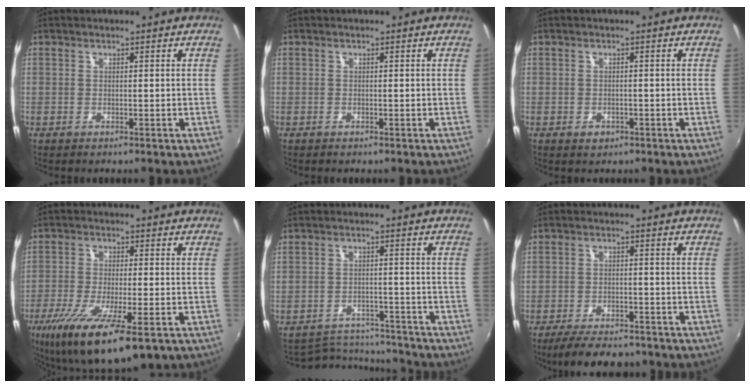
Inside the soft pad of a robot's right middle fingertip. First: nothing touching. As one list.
[{"total": 0.0}, {"total": 1.9, "force": [-1.0, 1.3, 0.8], "torque": [-0.014, -0.003, -0.014]}, {"total": 18.7, "force": [-10.7, 4.8, 14.6], "torque": [-0.279, -0.066, -0.174]}, {"total": 10.6, "force": [-10.1, 2.8, 1.5], "torque": [-0.047, 0.014, -0.141]}, {"total": 10.2, "force": [-8.4, 3.2, 4.7], "torque": [-0.104, -0.014, -0.130]}]